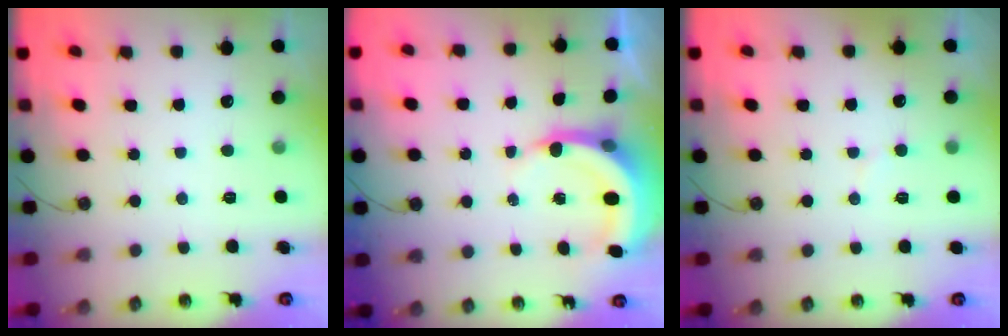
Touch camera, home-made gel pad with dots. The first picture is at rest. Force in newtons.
{"total": 5.5, "press": 5.5, "slide": 0.9}
{"total": 3.9, "press": 3.9, "slide": 0.5}